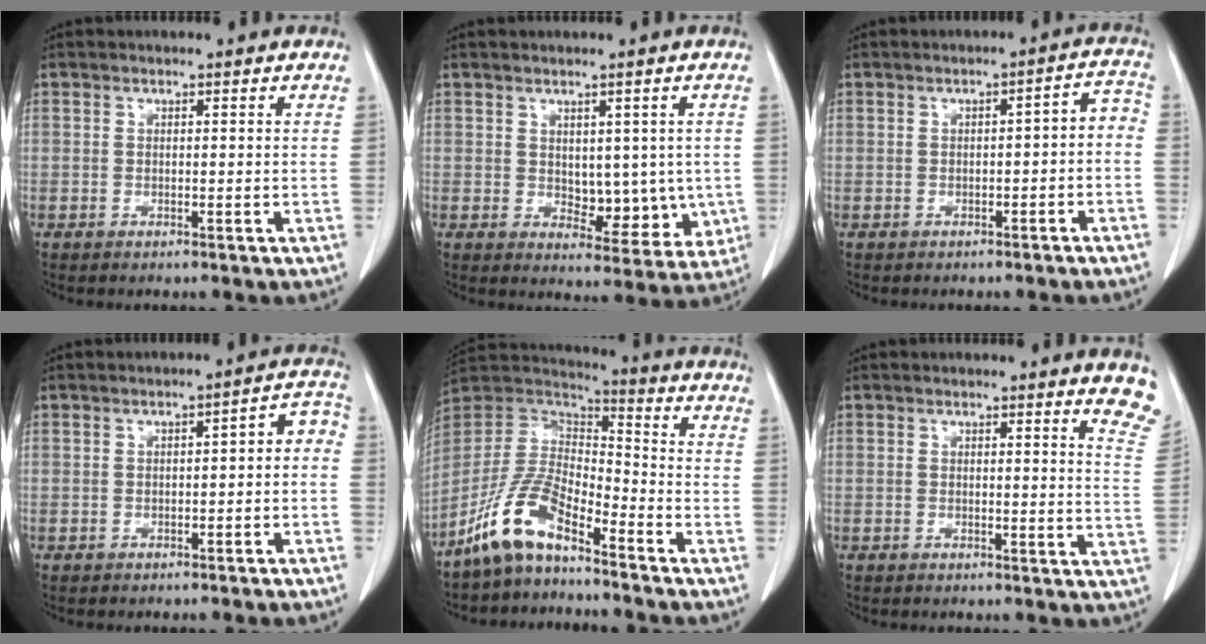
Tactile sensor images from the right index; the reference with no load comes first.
{"total": 7.1, "force": [0.3, 4.4, 5.6], "torque": [-0.051, -0.005, 0.019]}
{"total": 4.0, "force": [-1.4, 1.6, 3.4], "torque": [-0.037, 0.027, -0.016]}
{"total": 4.2, "force": [-1.0, 1.9, 3.7], "torque": [-0.040, 0.030, -0.013]}
{"total": 11.5, "force": [-8.4, 3.5, 7.1], "torque": [-0.158, 0.015, -0.167]}
{"total": 5.7, "force": [4.9, 0.3, 2.8], "torque": [-0.023, -0.026, 0.027]}